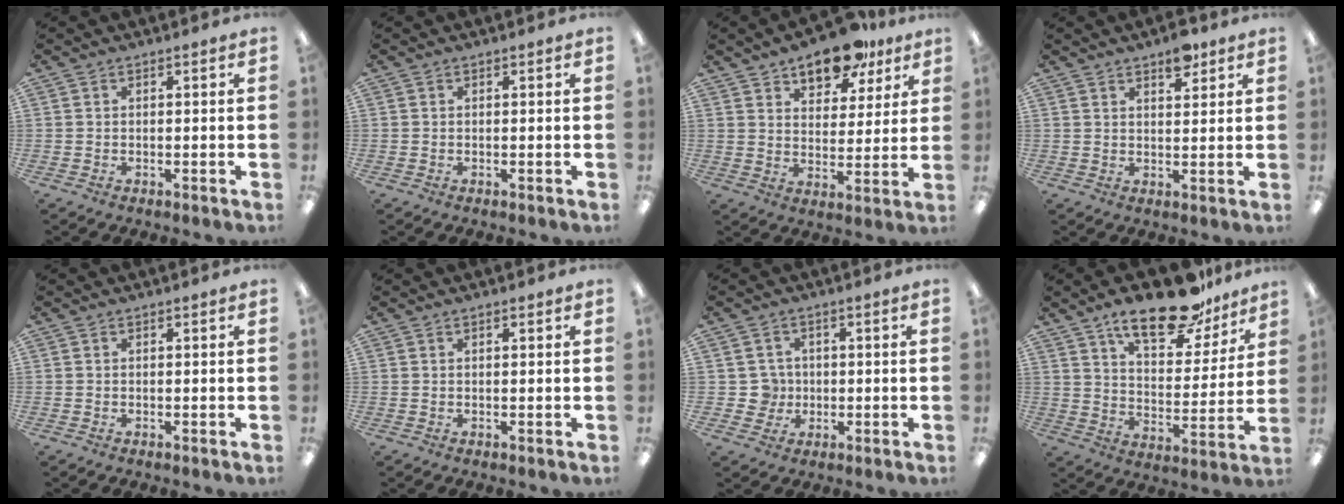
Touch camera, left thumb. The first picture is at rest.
{"total": 0.0}
{"total": 12.8, "force": [10.0, 5.8, 5.5], "torque": [-0.067, -0.061, 0.177]}
{"total": 5.3, "force": [4.0, 2.1, 2.7], "torque": [-0.020, -0.024, 0.065]}
{"total": 0.0}
{"total": 0.6, "force": [0.4, 0.1, 0.4], "torque": [-0.009, 0.002, 0.007]}
{"total": 4.5, "force": [0.0, 4.5, 0.5], "torque": [-0.004, 0.006, -0.002]}
{"total": 18.8, "force": [13.7, 7.5, 10.5], "torque": [-0.162, -0.077, 0.233]}